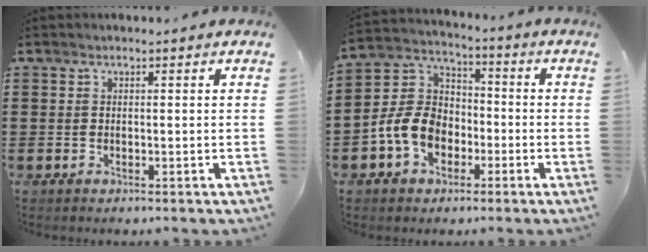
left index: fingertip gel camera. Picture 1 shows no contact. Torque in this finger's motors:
{"motor_torque": [1.40, 0.73, 0.87, 0.14]}